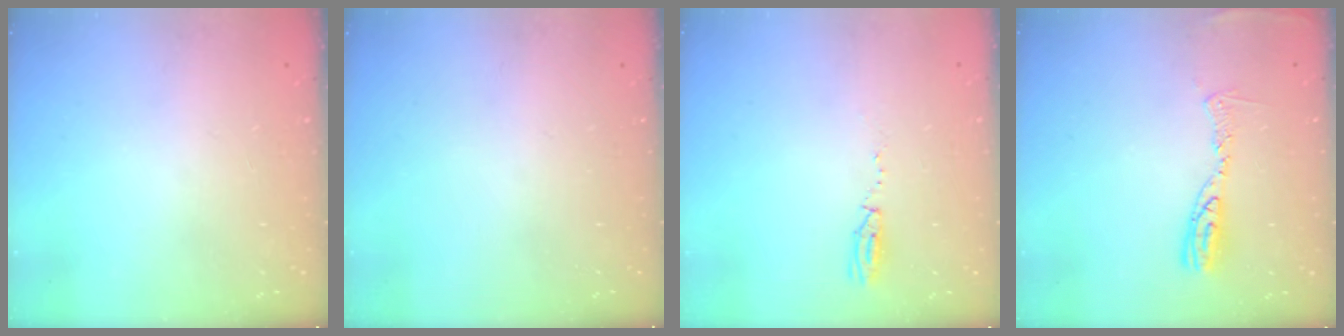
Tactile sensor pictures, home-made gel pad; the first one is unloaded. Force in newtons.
{"total": 0.0}
{"total": 17.0, "press": 5.1, "slide": 16.2}
{"total": 8.8, "press": 8.8, "slide": 0.9}